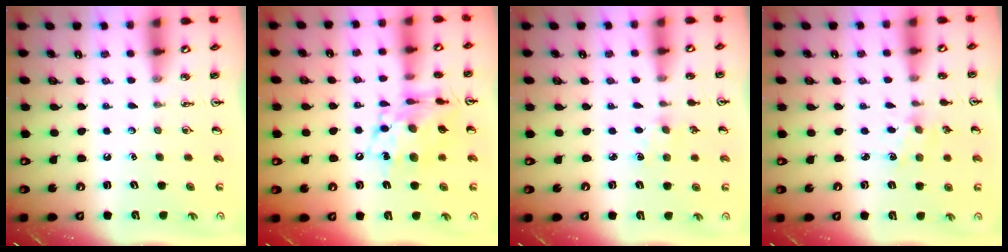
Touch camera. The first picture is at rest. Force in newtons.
{"total": 13.0, "press": 12.9, "slide": 0.9}
{"total": 1.5, "press": 1.5, "slide": 0.3}
{"total": 1.8, "press": 1.7, "slide": 0.5}